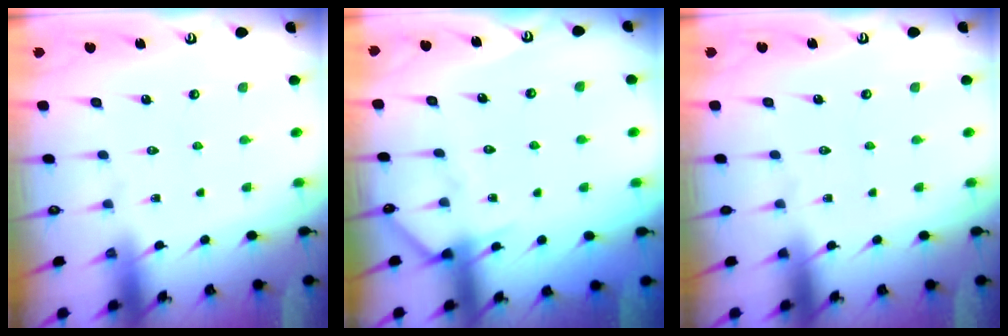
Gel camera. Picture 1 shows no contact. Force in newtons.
{"total": 6.0, "press": 5.9, "slide": 0.7}
{"total": 0.0}